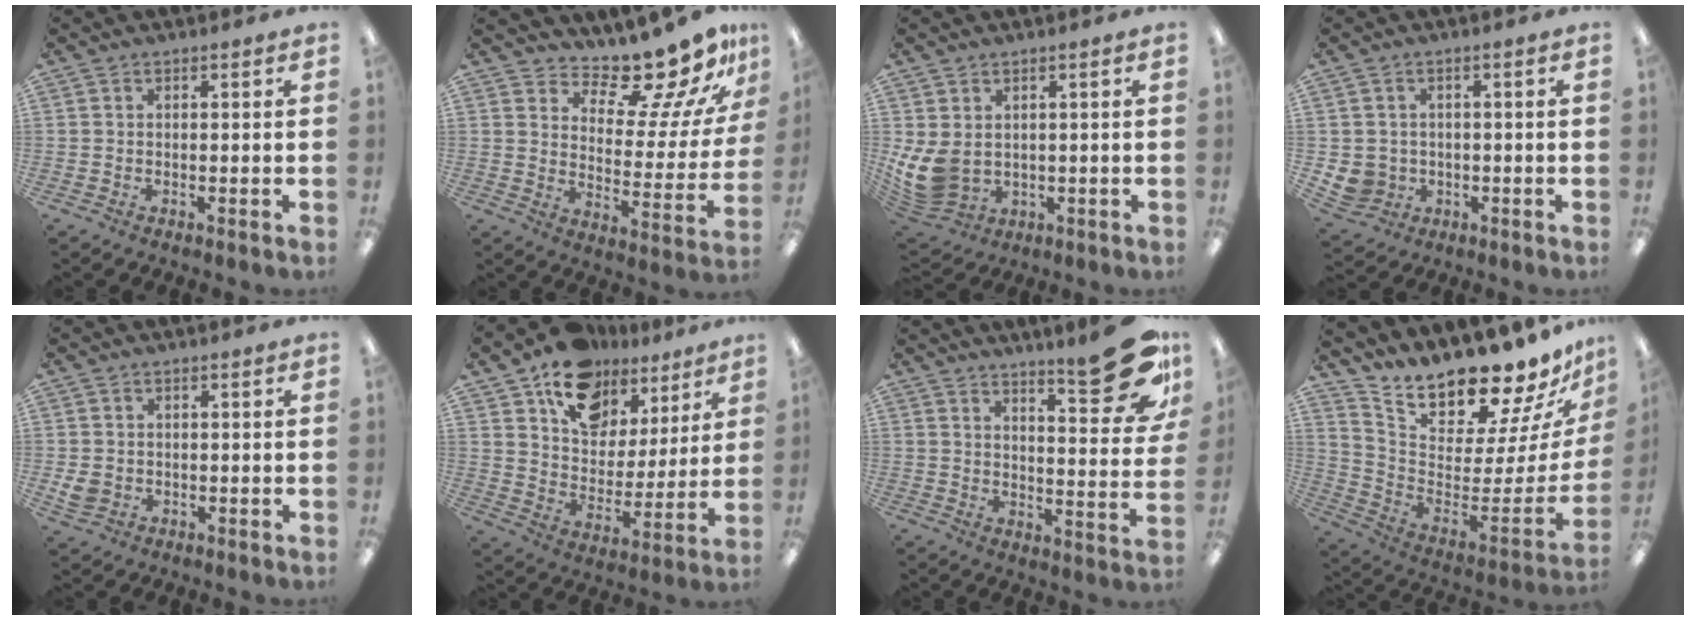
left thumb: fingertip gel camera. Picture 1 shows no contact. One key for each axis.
{"total": 15.3, "fx": 13.4, "fy": 4.1, "fz": 6.2, "tx": -0.094, "ty": -0.114, "tz": 0.225}
{"total": 8.9, "fx": 1.2, "fy": 6.6, "fz": 5.8, "tx": -0.134, "ty": -0.012, "tz": 0.027}
{"total": 4.6, "fx": -0.4, "fy": 4.6, "fz": 0.8, "tx": -0.021, "ty": 0.006, "tz": -0.004}
{"total": 3.5, "fx": -0.1, "fy": 3.1, "fz": 1.8, "tx": -0.030, "ty": 0.000, "tz": -0.003}
{"total": 15.5, "fx": 11.1, "fy": 9.5, "fz": 5.1, "tx": -0.089, "ty": -0.070, "tz": 0.206}
{"total": 17.2, "fx": 10.9, "fy": 3.8, "fz": 12.7, "tx": -0.167, "ty": -0.067, "tz": 0.168}
{"total": 15.8, "fx": 15.0, "fy": 2.8, "fz": 3.9, "tx": -0.060, "ty": -0.155, "tz": 0.250}